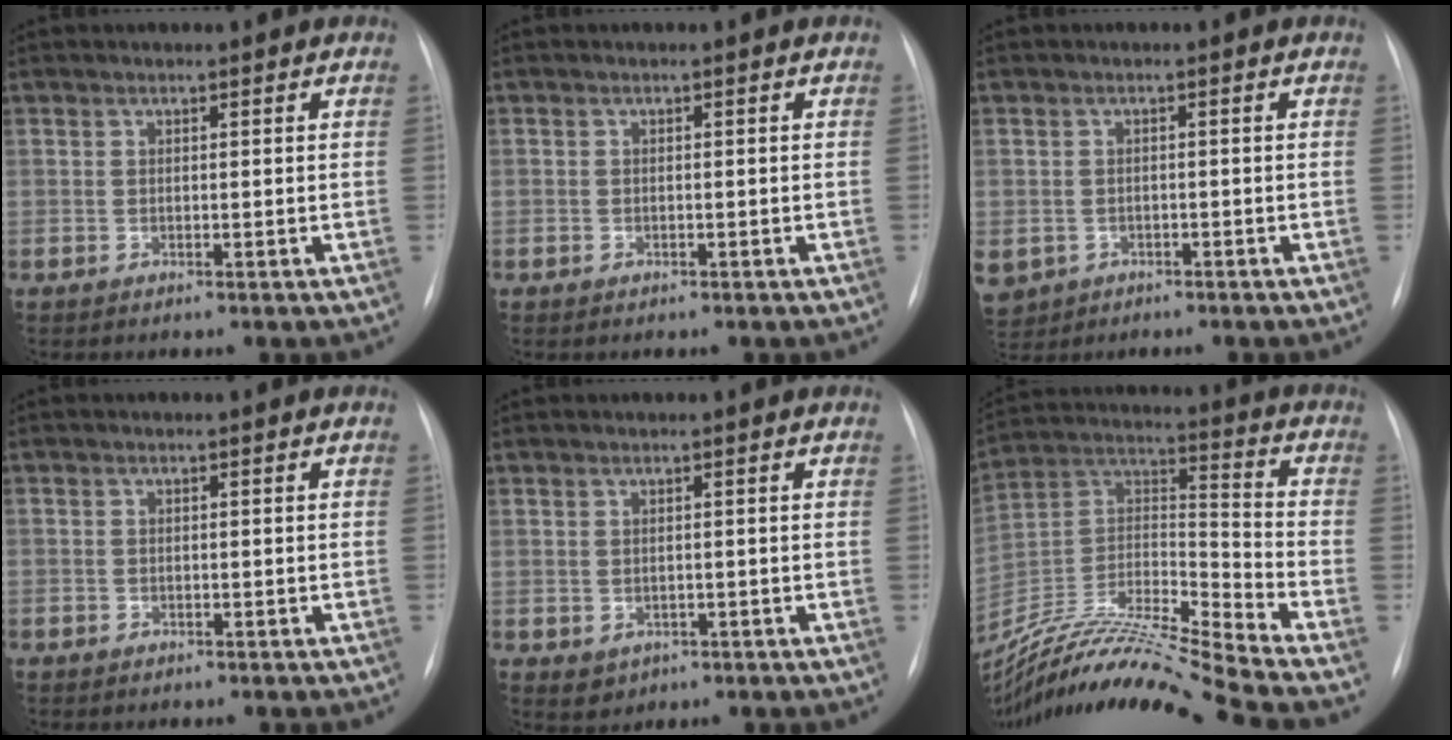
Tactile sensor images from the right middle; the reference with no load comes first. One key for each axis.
{"total": 0.6, "fx": -0.4, "fy": 0.5, "fz": 0.1, "tx": -0.005, "ty": 0.004, "tz": -0.007}
{"total": 7.6, "fx": -3.7, "fy": 6.1, "fz": 2.4, "tx": -0.074, "ty": 0.000, "tz": -0.053}
{"total": 1.3, "fx": -0.9, "fy": 1.0, "fz": 0.2, "tx": -0.008, "ty": 0.004, "tz": -0.013}
{"total": 2.5, "fx": -0.9, "fy": 2.1, "fz": 0.9, "tx": -0.011, "ty": 0.001, "tz": 0.000}
{"total": 22.6, "fx": -20.3, "fy": -2.3, "fz": 9.7, "tx": -0.210, "ty": -0.010, "tz": -0.365}